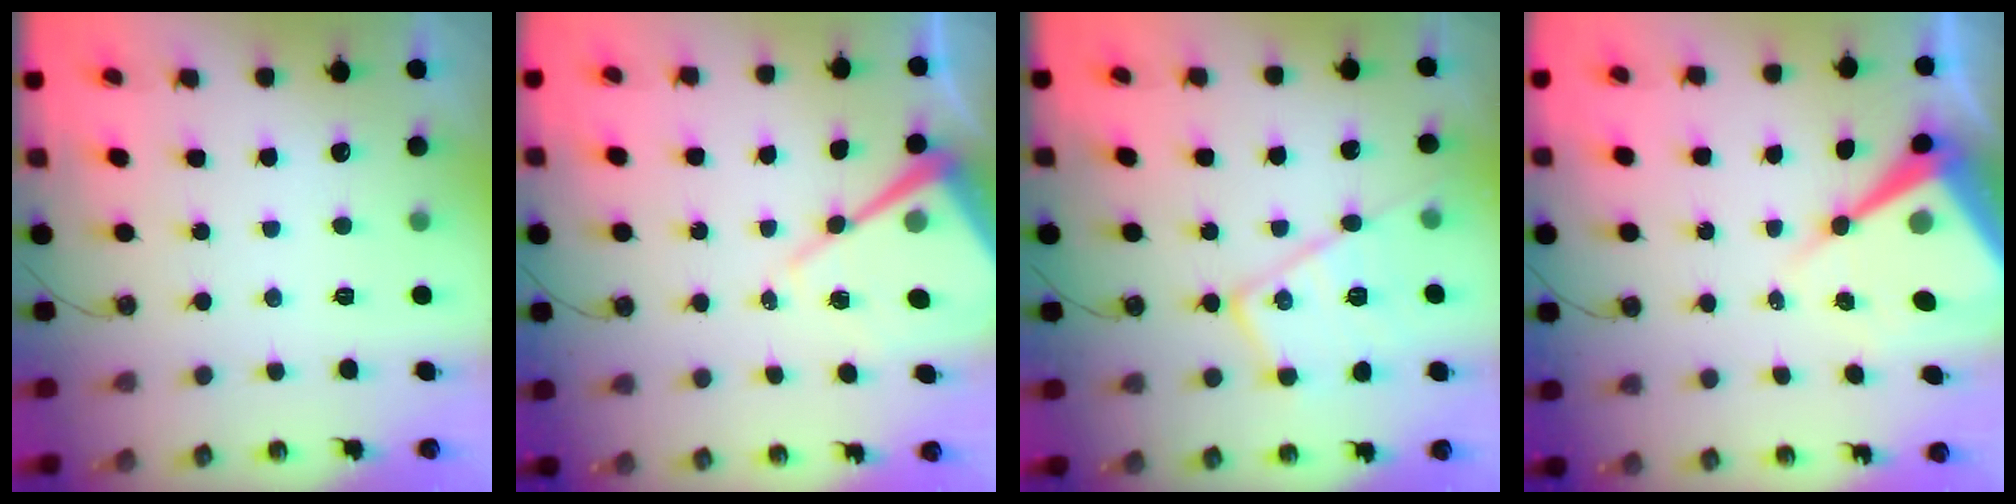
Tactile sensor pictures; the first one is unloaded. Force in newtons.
{"total": 12.8, "press": 12.8, "slide": 1.3}
{"total": 15.2, "press": 15.2, "slide": 0.8}
{"total": 12.1, "press": 12.1, "slide": 1.1}